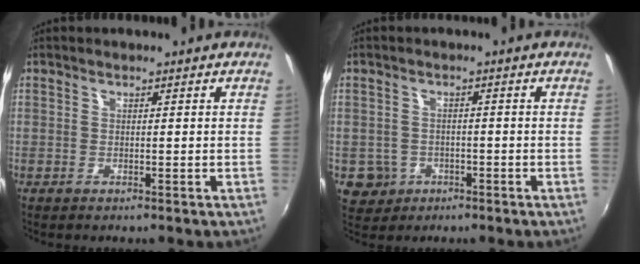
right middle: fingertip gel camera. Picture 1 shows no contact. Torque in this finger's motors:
{"motor_torque": [0.49, -0.31, -0.02, -0.01]}